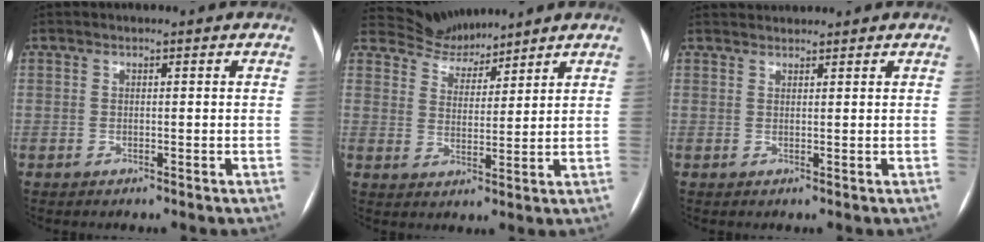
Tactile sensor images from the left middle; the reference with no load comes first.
{"total": 6.1, "force": [6.0, 1.2, -0.6], "torque": [0.005, 0.008, 0.115]}
{"total": 2.3, "force": [2.3, 0.1, -0.1], "torque": [-0.003, 0.024, 0.046]}